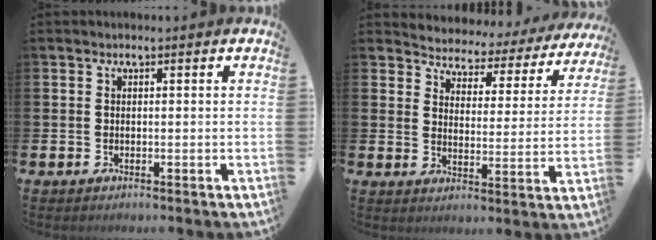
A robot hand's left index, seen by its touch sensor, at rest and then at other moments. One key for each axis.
{"total": 3.4, "fx": 3.2, "fy": 1.2, "fz": -0.1, "tx": -0.021, "ty": -0.035, "tz": 0.046}